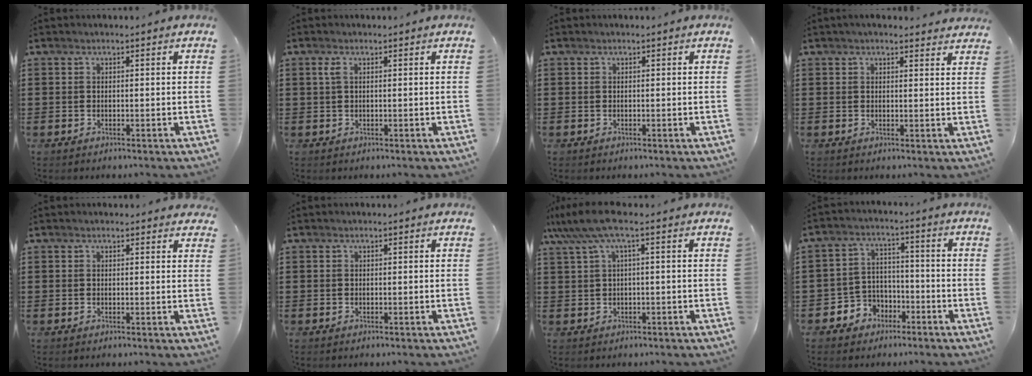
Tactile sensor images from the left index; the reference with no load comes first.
{"total": 1.6, "force": [0.3, 0.4, 1.5], "torque": [-0.030, 0.003, 0.004]}
{"total": 0.0}
{"total": 1.9, "force": [1.8, 0.2, 0.6], "torque": [-0.016, 0.002, 0.034]}
{"total": 0.9, "force": [0.7, 0.3, 0.3], "torque": [-0.008, 0.003, 0.014]}
{"total": 0.0}
{"total": 5.6, "force": [1.5, 0.5, 5.3], "torque": [-0.125, -0.010, 0.019]}
{"total": 4.8, "force": [-3.1, 3.7, 0.6], "torque": [-0.030, 0.009, -0.064]}